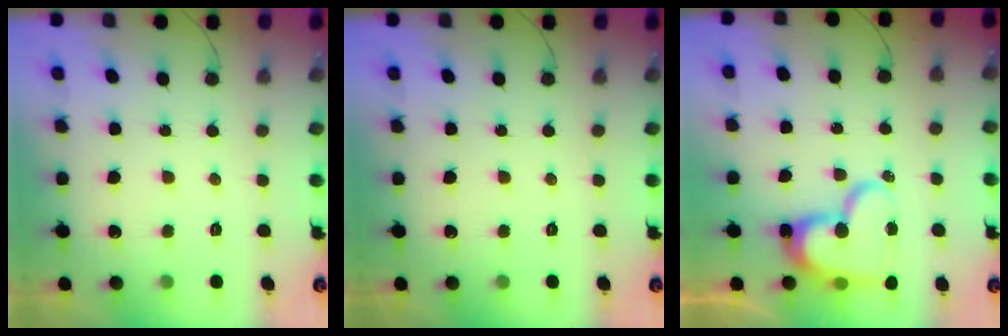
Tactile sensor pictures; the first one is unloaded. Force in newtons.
{"total": 0.0}
{"total": 17.5, "press": 17.5, "slide": 1.2}